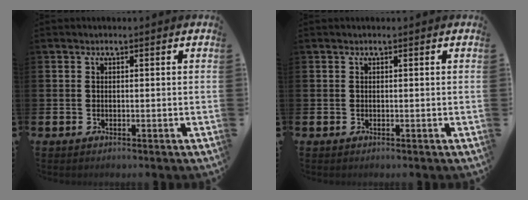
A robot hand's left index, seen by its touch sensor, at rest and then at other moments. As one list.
[{"total": 0.0}]